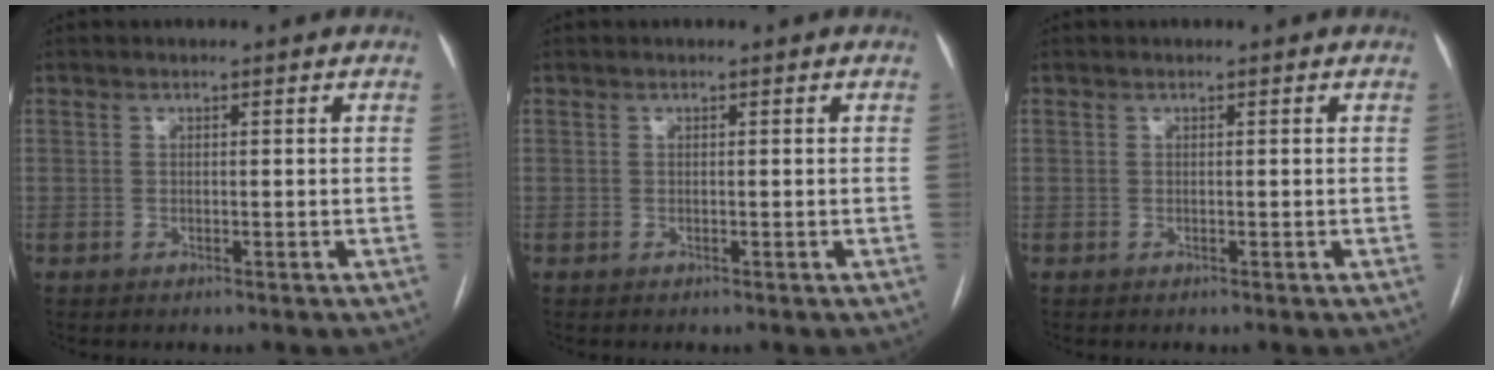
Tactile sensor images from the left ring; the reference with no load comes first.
{"total": 0.0}
{"total": 0.0}